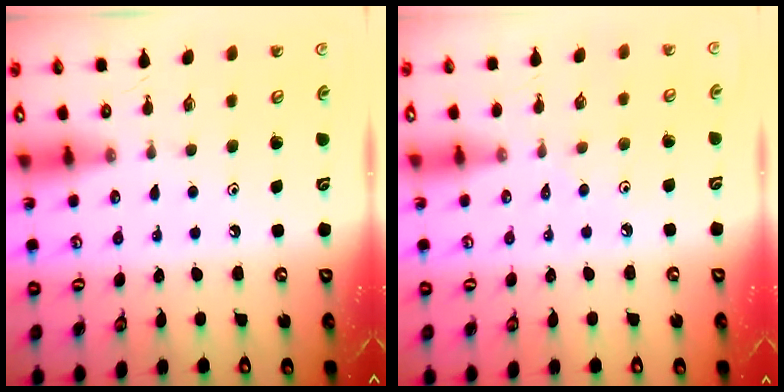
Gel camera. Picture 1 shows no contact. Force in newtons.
{"total": 3.2, "press": 3.2, "slide": 0.6}